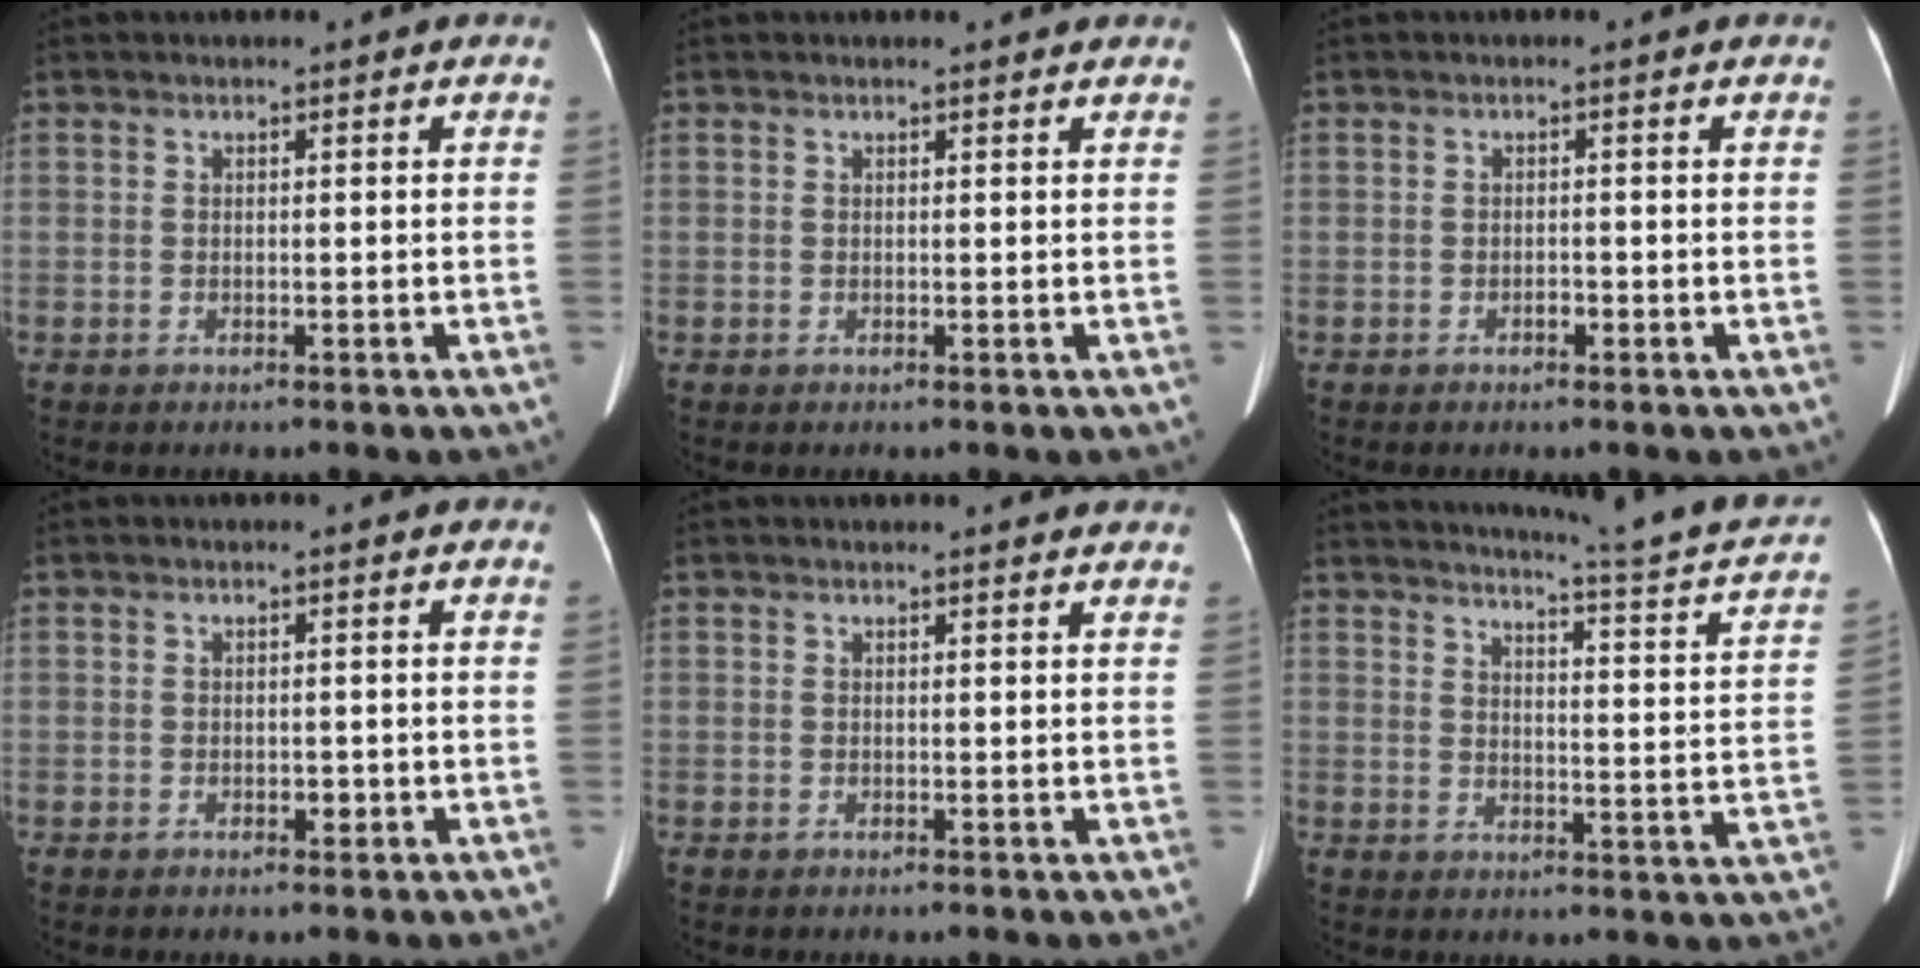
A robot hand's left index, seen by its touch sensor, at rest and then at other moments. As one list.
[{"total": 1.9, "force": [1.8, 0.3, 0.4], "torque": [-0.011, 0.003, 0.014]}, {"total": 0.9, "force": [-0.5, 0.5, 0.5], "torque": [-0.007, 0.003, -0.008]}, {"total": 0.9, "force": [-0.2, 0.6, 0.6], "torque": [-0.009, 0.001, -0.003]}, {"total": 4.2, "force": [4.0, 0.5, 1.0], "torque": [-0.013, 0.003, 0.032]}, {"total": 18.8, "force": [17.2, -0.6, 7.7], "torque": [-0.110, -0.071, 0.195]}]